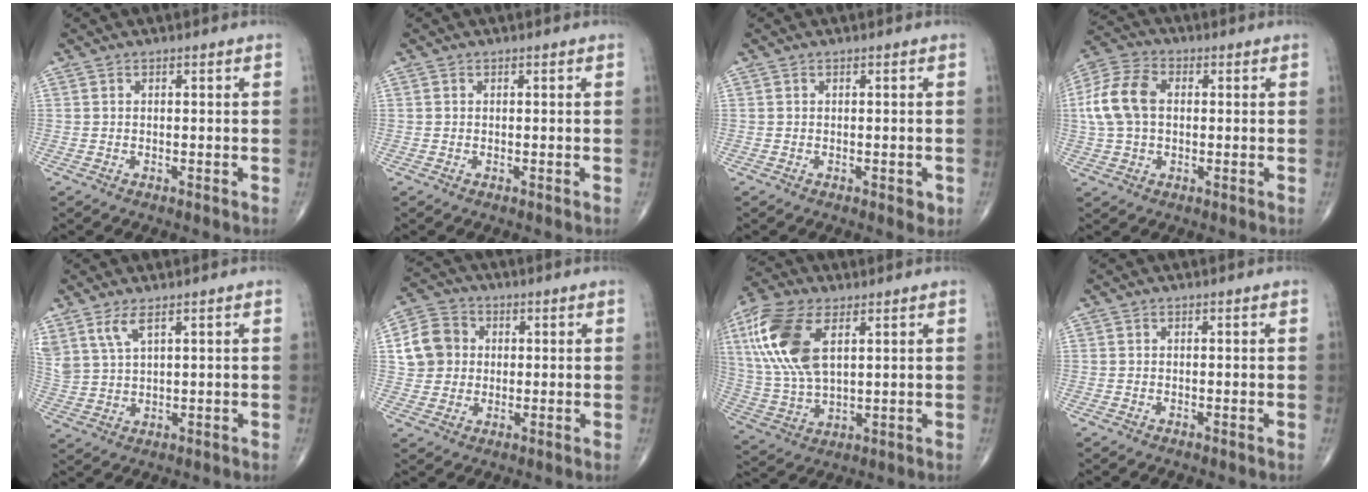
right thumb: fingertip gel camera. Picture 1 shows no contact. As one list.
[{"total": 0.0}, {"total": 1.6, "force": [-0.5, 0.9, 1.2], "torque": [-0.009, -0.001, -0.006]}, {"total": 10.8, "force": [0.9, 7.2, 7.9], "torque": [-0.167, 0.025, 0.014]}, {"total": 5.5, "force": [3.5, 1.8, 3.8], "torque": [-0.085, -0.010, 0.079]}, {"total": 8.4, "force": [1.1, 7.6, 3.4], "torque": [-0.044, 0.009, 0.012]}, {"total": 16.9, "force": [5.9, 8.6, 13.3], "torque": [-0.287, -0.007, 0.115]}, {"total": 0.0}]